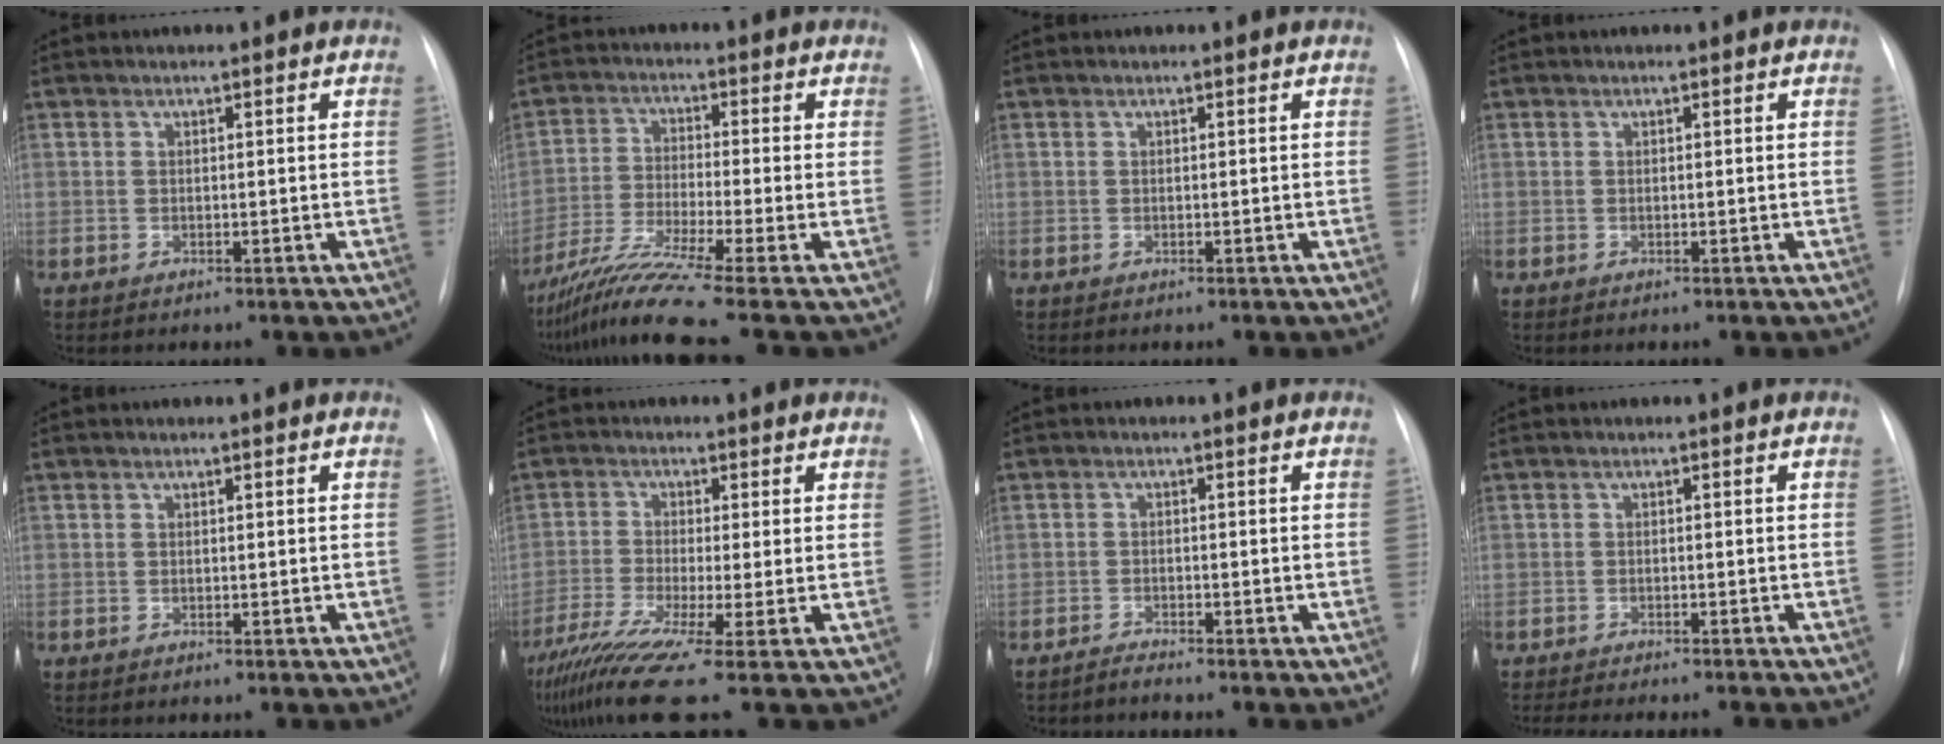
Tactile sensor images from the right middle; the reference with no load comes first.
{"total": 10.6, "force": [-8.0, -2.5, 6.6], "torque": [-0.133, -0.029, -0.144]}
{"total": 0.0}
{"total": 0.0}
{"total": 0.0}
{"total": 10.6, "force": [-7.1, -0.8, 7.8], "torque": [-0.146, -0.031, -0.122]}
{"total": 1.4, "force": [-1.4, -0.3, -0.1], "torque": [0.000, -0.007, -0.025]}
{"total": 11.6, "force": [-10.5, 1.0, 4.9], "torque": [-0.057, -0.013, -0.134]}